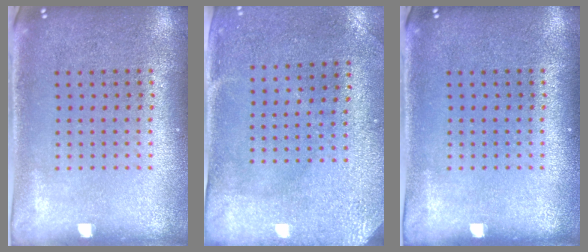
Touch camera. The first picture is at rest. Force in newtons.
{"total": 3.0, "press": 2.4, "slide": 1.8}
{"total": 0.0}